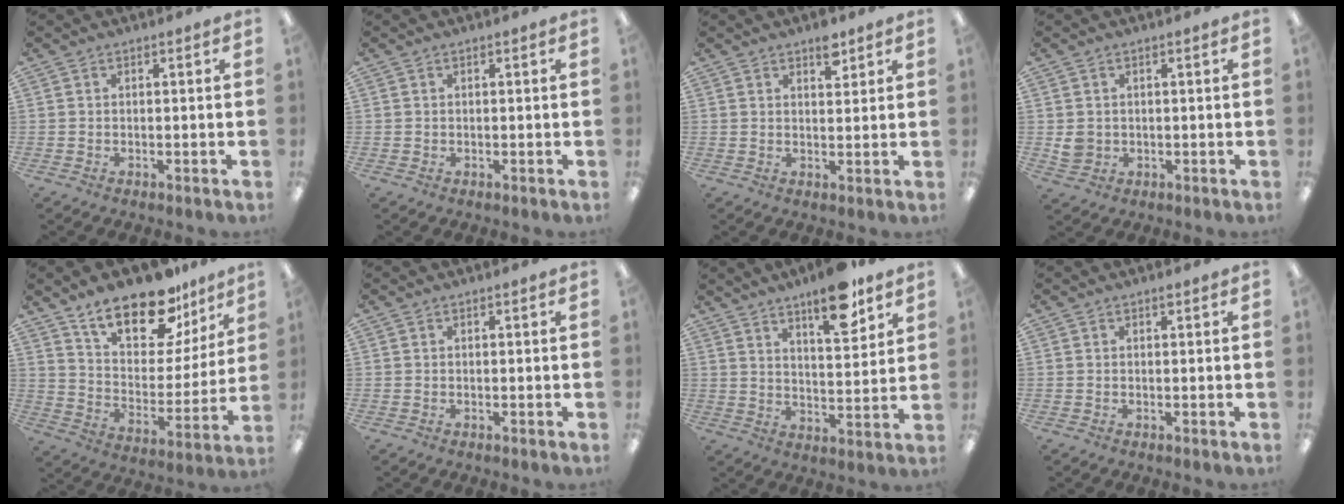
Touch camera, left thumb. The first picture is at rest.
{"total": 0.0}
{"total": 4.9, "force": [3.4, 2.2, 2.7], "torque": [-0.020, -0.023, 0.054]}
{"total": 3.3, "force": [0.8, 2.9, 1.1], "torque": [-0.008, -0.001, 0.014]}
{"total": 20.0, "force": [15.0, 8.5, 10.2], "torque": [-0.162, -0.092, 0.260]}
{"total": 0.0}
{"total": 12.4, "force": [8.8, 3.8, 7.9], "torque": [-0.109, -0.047, 0.145]}
{"total": 0.7, "force": [0.5, 0.1, 0.4], "torque": [-0.010, 0.001, 0.009]}